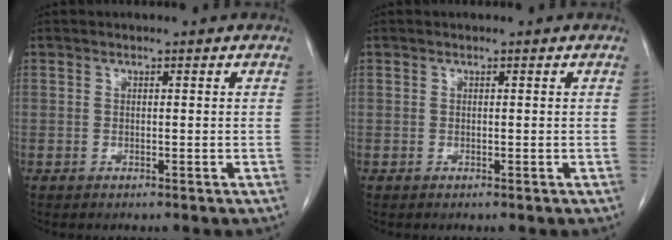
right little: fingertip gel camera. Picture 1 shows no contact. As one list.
[{"total": 0.0}]